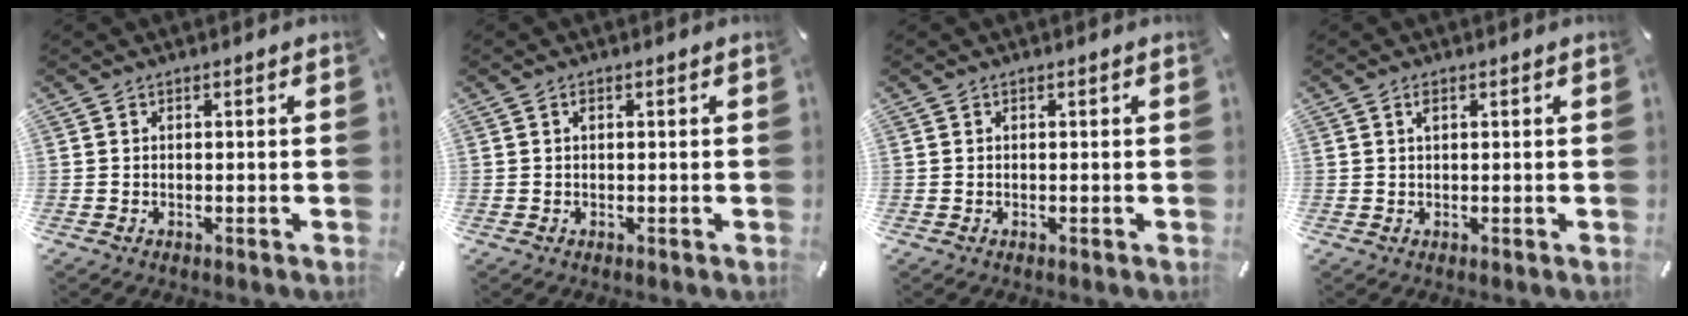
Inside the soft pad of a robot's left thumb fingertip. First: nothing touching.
{"total": 0.6, "force": [0.2, 0.3, 0.5], "torque": [-0.010, 0.002, 0.003]}
{"total": 0.0}
{"total": 1.0, "force": [0.4, 0.3, 0.8], "torque": [-0.017, 0.003, 0.007]}